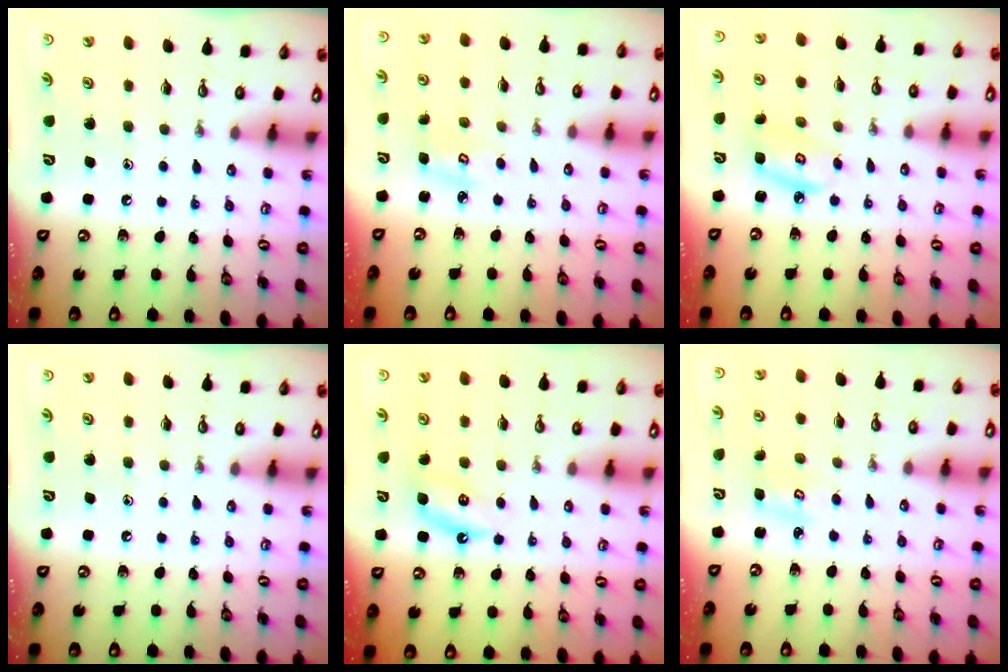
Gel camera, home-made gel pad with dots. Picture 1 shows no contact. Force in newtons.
{"total": 2.8, "press": 2.8, "slide": 0.1}
{"total": 4.9, "press": 4.9, "slide": 0.3}
{"total": 0.0}
{"total": 5.0, "press": 4.9, "slide": 1.0}
{"total": 2.9, "press": 2.9, "slide": 0.3}